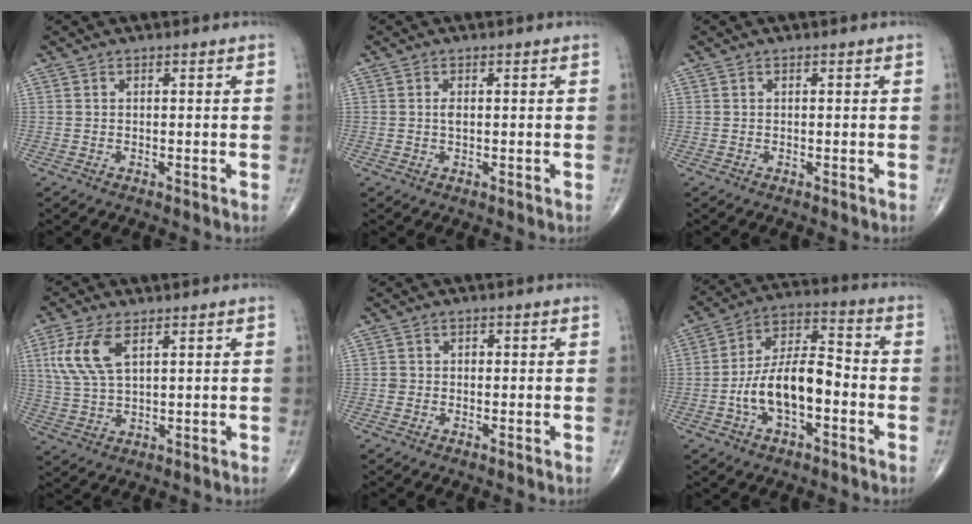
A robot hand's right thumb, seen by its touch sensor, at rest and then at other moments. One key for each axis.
{"total": 1.1, "fx": 0.1, "fy": 0.5, "fz": 1.0, "tx": -0.019, "ty": -0.001, "tz": 0.001}
{"total": 0.0}
{"total": 9.1, "fx": 3.5, "fy": 4.2, "fz": 7.3, "tx": -0.165, "ty": -0.002, "tz": 0.075}
{"total": 1.4, "fx": -0.2, "fy": 1.4, "fz": 0.4, "tx": 0.003, "ty": 0.007, "tz": -0.004}
{"total": 13.9, "fx": -3.5, "fy": 6.8, "fz": 11.7, "tx": -0.207, "ty": 0.045, "tz": -0.068}